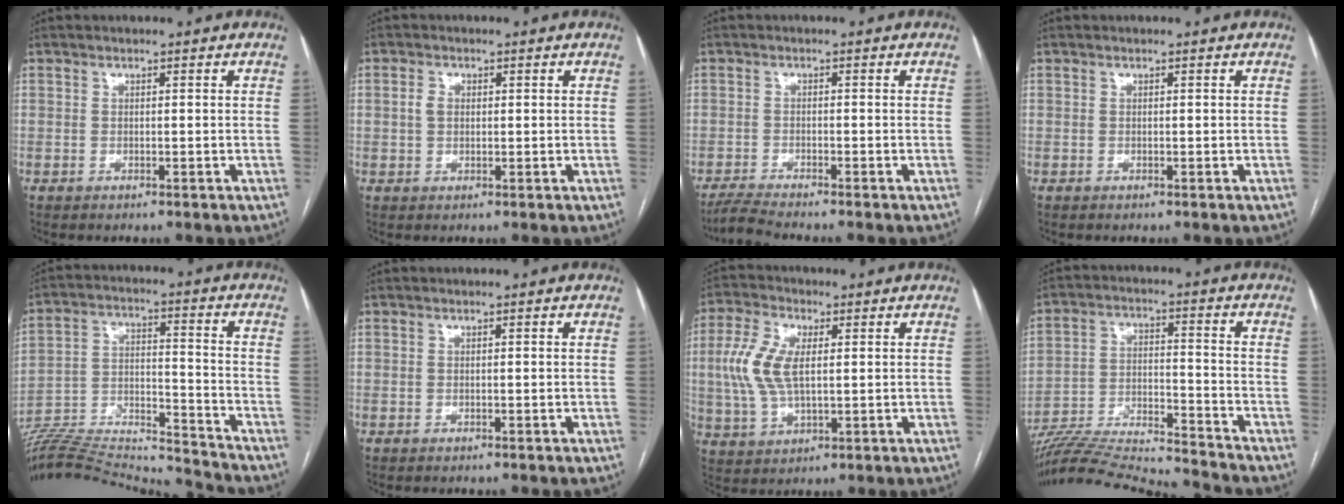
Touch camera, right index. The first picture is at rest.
{"total": 2.0, "force": [0.4, 1.5, 1.3], "torque": [-0.031, 0.010, 0.009]}
{"total": 3.1, "force": [-2.9, -0.6, 0.6], "torque": [-0.021, -0.017, -0.057]}
{"total": 0.0}
{"total": 22.5, "force": [-21.7, -0.1, 6.1], "torque": [-0.137, -0.005, -0.345]}
{"total": 0.0}
{"total": 9.2, "force": [1.2, 4.1, 8.1], "torque": [-0.197, 0.012, 0.027]}
{"total": 18.1, "force": [-17.4, -0.7, 4.9], "torque": [-0.096, -0.005, -0.284]}